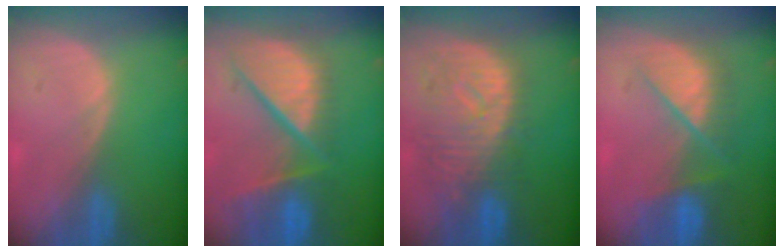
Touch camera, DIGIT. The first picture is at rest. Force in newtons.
{"total": 12.4, "press": 10.2, "slide": 7.0}
{"total": 10.8, "press": 9.7, "slide": 4.8}
{"total": 7.4, "press": 7.3, "slide": 1.3}